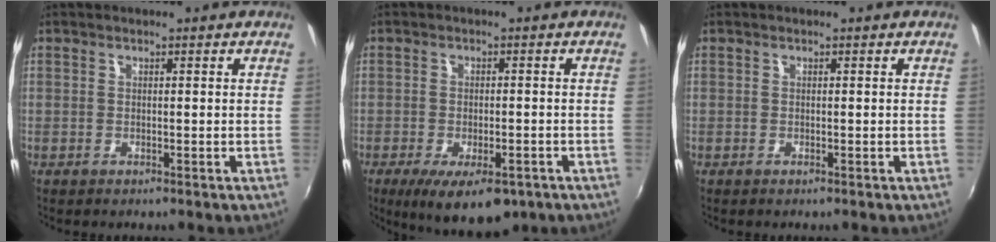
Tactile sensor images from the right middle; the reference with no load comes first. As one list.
[{"total": 10.7, "force": [-6.5, 4.2, 7.4], "torque": [-0.138, -0.031, -0.090]}, {"total": 0.0}]